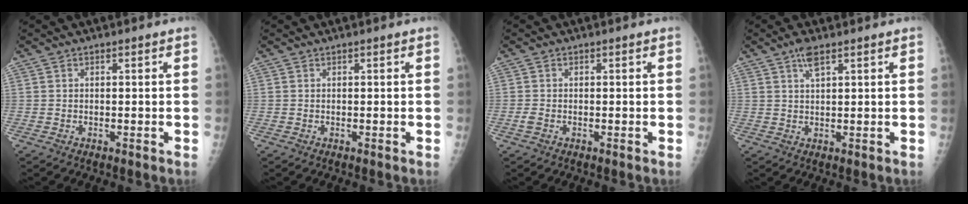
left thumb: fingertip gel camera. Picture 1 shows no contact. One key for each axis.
{"total": 0.0}
{"total": 1.5, "fx": -0.5, "fy": 1.0, "fz": 0.9, "tx": -0.022, "ty": -0.001, "tz": -0.010}
{"total": 3.1, "fx": 1.9, "fy": 1.0, "fz": 2.3, "tx": -0.045, "ty": -0.002, "tz": 0.037}